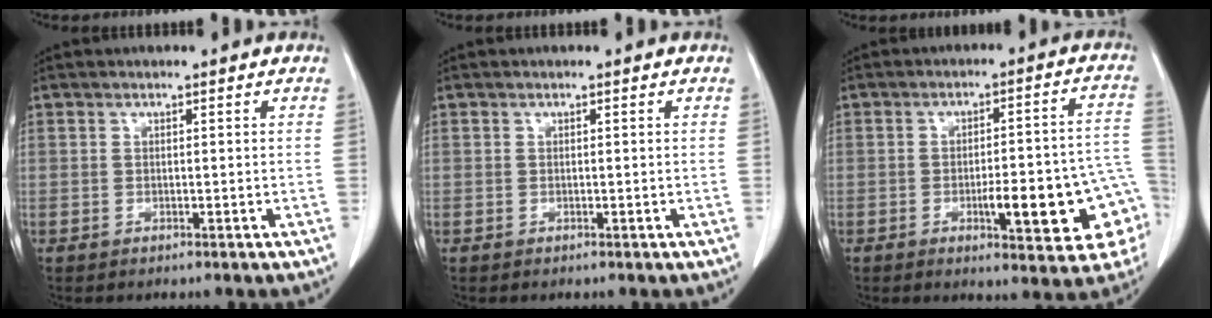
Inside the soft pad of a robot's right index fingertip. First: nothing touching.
{"total": 0.0}
{"total": 15.8, "force": [-4.9, 3.4, 14.6], "torque": [-0.113, 0.034, -0.047]}